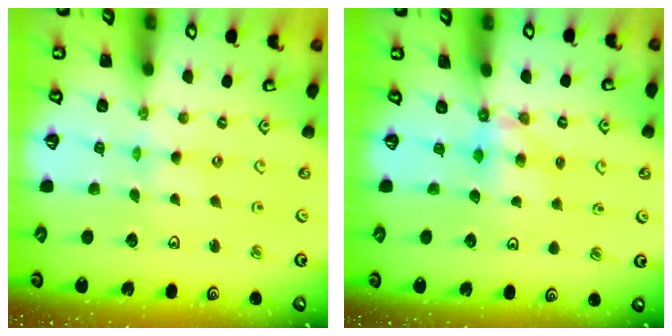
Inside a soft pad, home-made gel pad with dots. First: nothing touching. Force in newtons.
{"total": 5.4, "press": 5.4, "slide": 0.2}